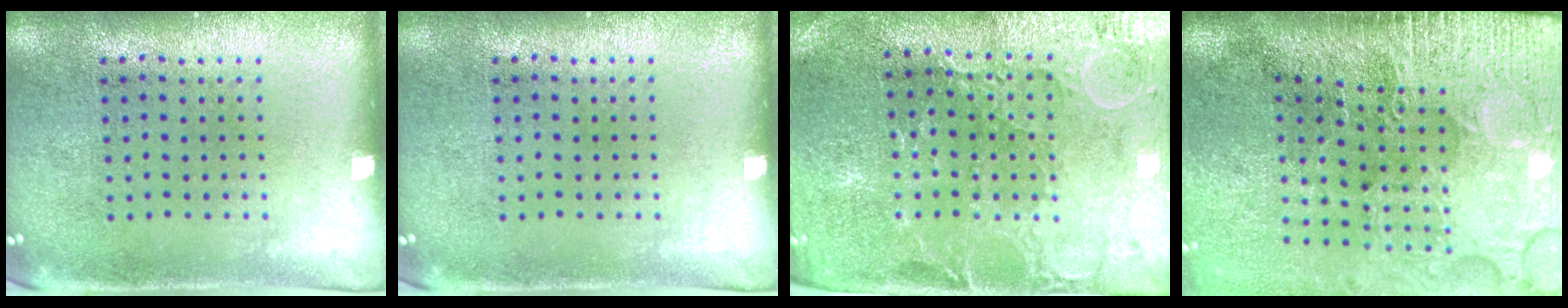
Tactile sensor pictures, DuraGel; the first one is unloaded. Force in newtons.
{"total": 0.0}
{"total": 1.3, "press": 1.3, "slide": 0.4}
{"total": 5.1, "press": 4.1, "slide": 3.0}